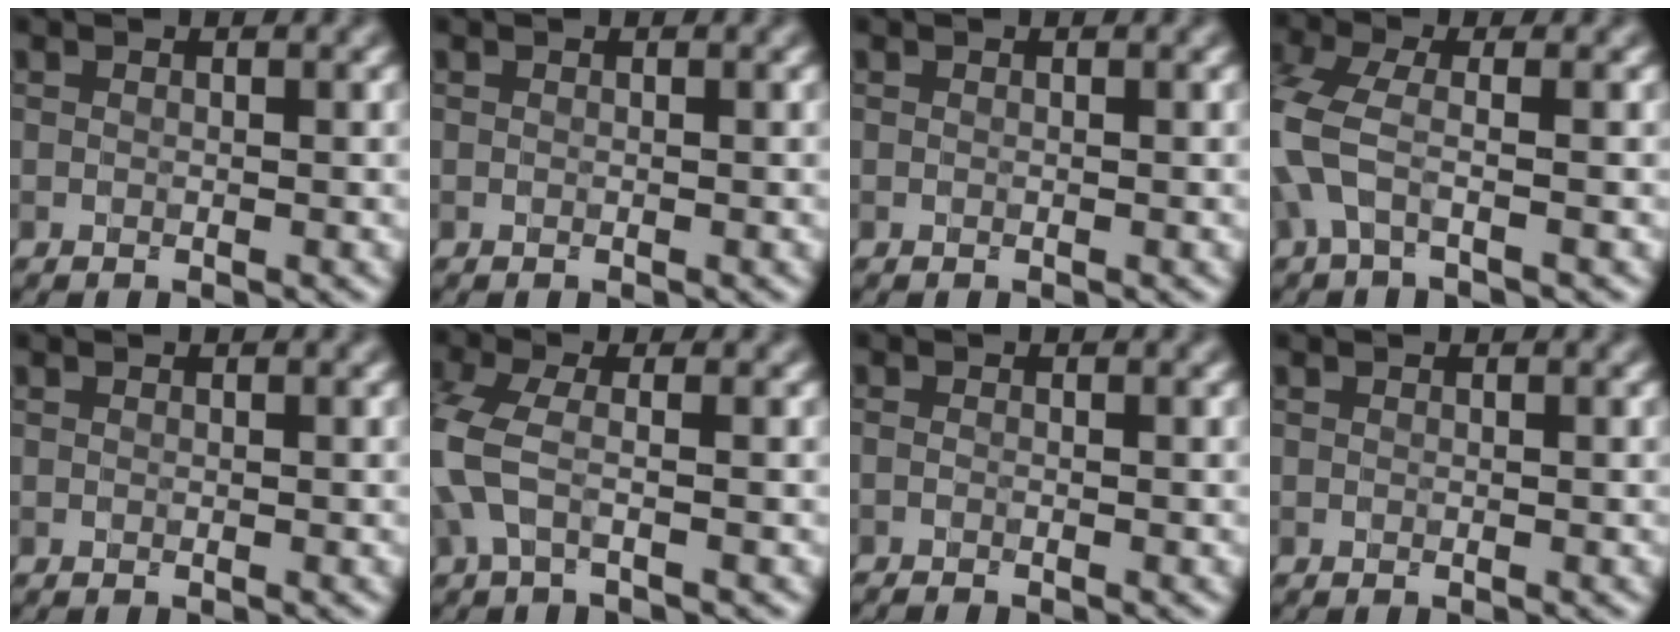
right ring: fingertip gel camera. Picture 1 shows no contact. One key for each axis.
{"total": 0.0}
{"total": 0.0}
{"total": 4.0, "fx": -1.4, "fy": 1.4, "fz": 3.5, "tx": -0.092, "ty": 0.000, "tz": -0.039}
{"total": 0.0}
{"total": 3.7, "fx": -1.1, "fy": 1.3, "fz": 3.3, "tx": -0.086, "ty": -0.001, "tz": -0.031}
{"total": 1.0, "fx": -0.7, "fy": 0.3, "fz": 0.6, "tx": -0.005, "ty": -0.009, "tz": -0.016}
{"total": 0.0}